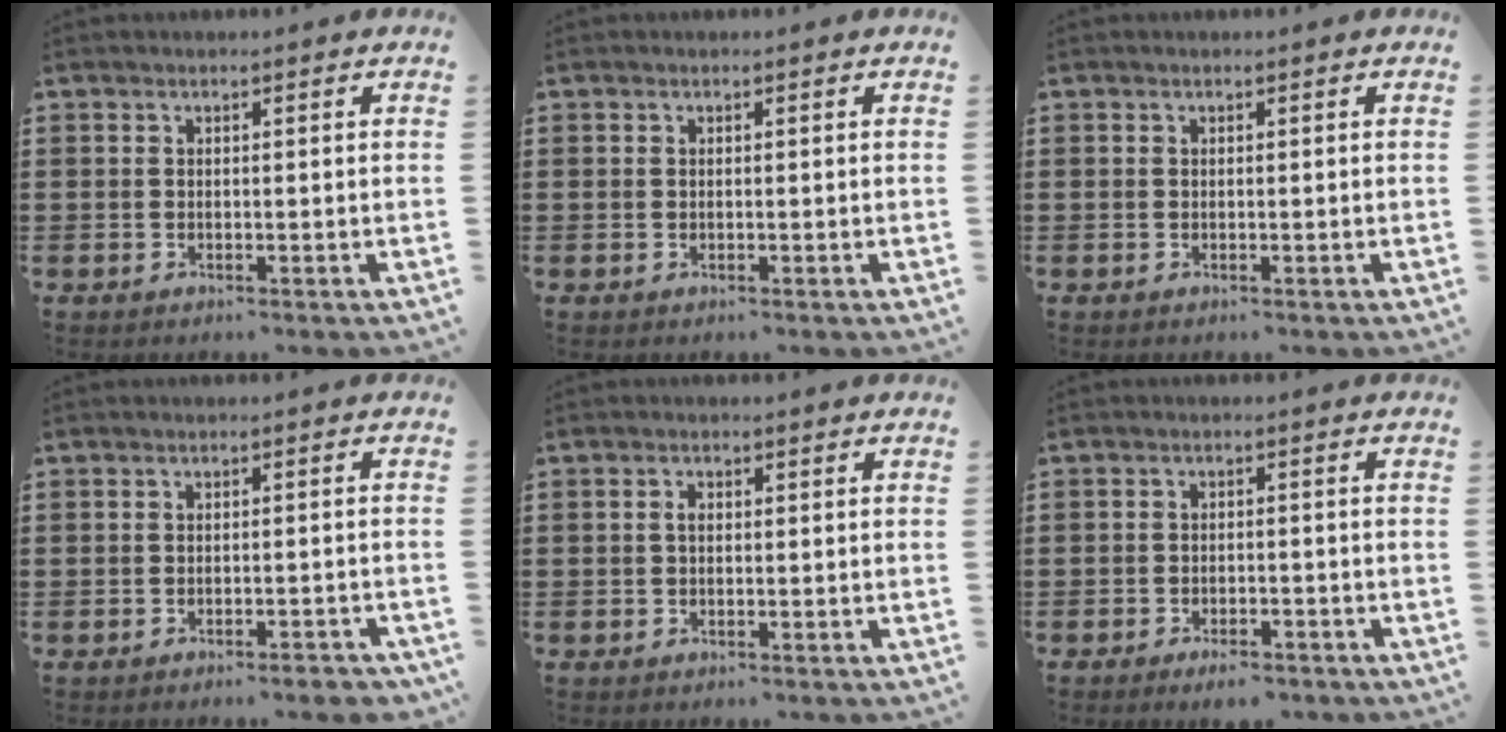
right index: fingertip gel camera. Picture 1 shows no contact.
{"total": 0.0}
{"total": 0.0}
{"total": 1.9, "force": [-1.6, 0.2, 1.0], "torque": [-0.019, 0.000, -0.030]}
{"total": 1.2, "force": [0.1, 0.6, 1.0], "torque": [-0.021, 0.003, 0.001]}
{"total": 2.1, "force": [-2.0, 0.3, 0.6], "torque": [-0.016, -0.001, -0.038]}